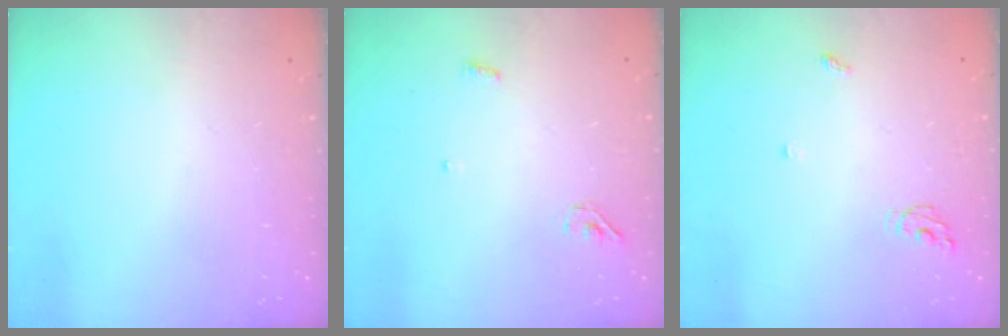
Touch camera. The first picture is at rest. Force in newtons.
{"total": 3.4, "press": 3.3, "slide": 1.0}
{"total": 4.6, "press": 4.6, "slide": 0.5}